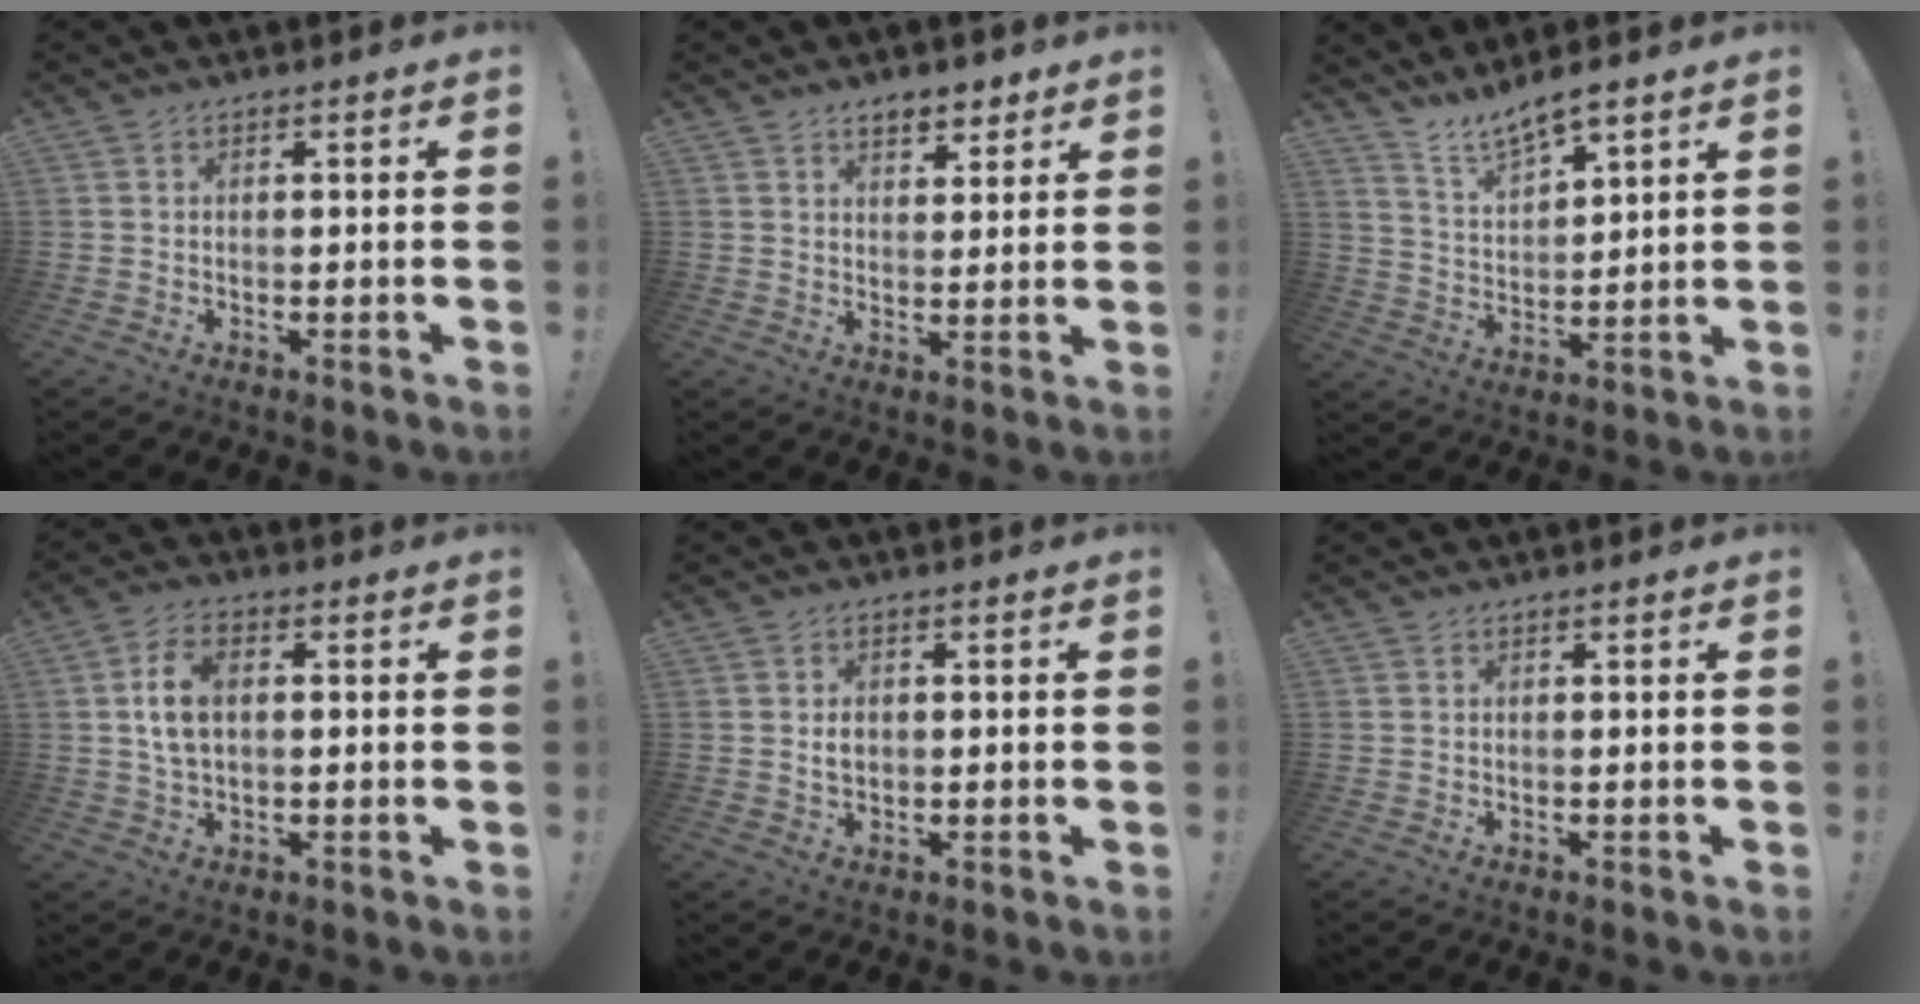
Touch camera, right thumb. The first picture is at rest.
{"total": 4.9, "force": [3.7, 2.8, 1.7], "torque": [-0.010, -0.021, 0.064]}
{"total": 8.1, "force": [7.3, 1.9, 2.9], "torque": [-0.061, -0.052, 0.137]}
{"total": 7.9, "force": [1.4, 5.0, 6.0], "torque": [-0.098, 0.002, 0.023]}
{"total": 2.5, "force": [0.3, 2.0, 1.4], "torque": [-0.012, 0.002, 0.003]}
{"total": 0.0}